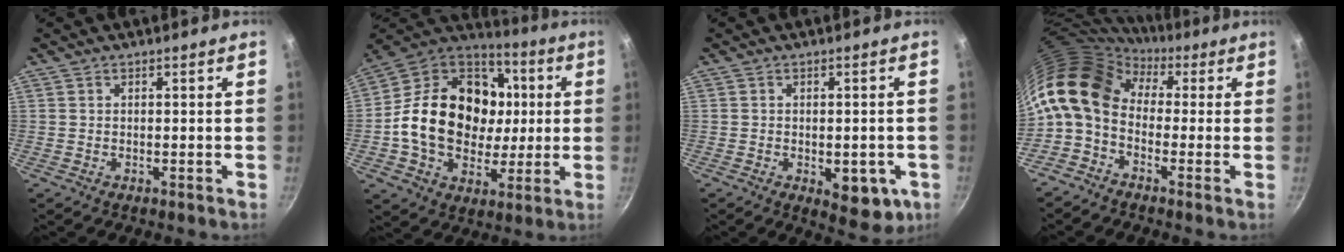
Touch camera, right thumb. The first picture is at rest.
{"total": 25.5, "force": [1.0, 19.8, 16.1], "torque": [-0.255, 0.030, 0.019]}
{"total": 8.7, "force": [-2.6, 4.5, 7.1], "torque": [-0.060, 0.001, -0.025]}
{"total": 13.1, "force": [1.6, 8.9, 9.4], "torque": [-0.168, 0.023, 0.002]}